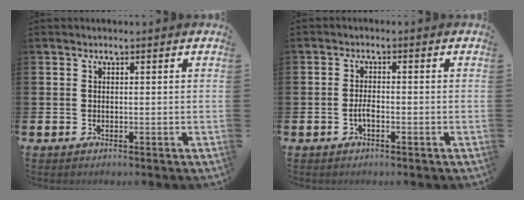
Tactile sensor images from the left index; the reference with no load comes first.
{"total": 1.9, "force": [-0.8, 0.7, 1.6], "torque": [-0.030, 0.002, -0.016]}